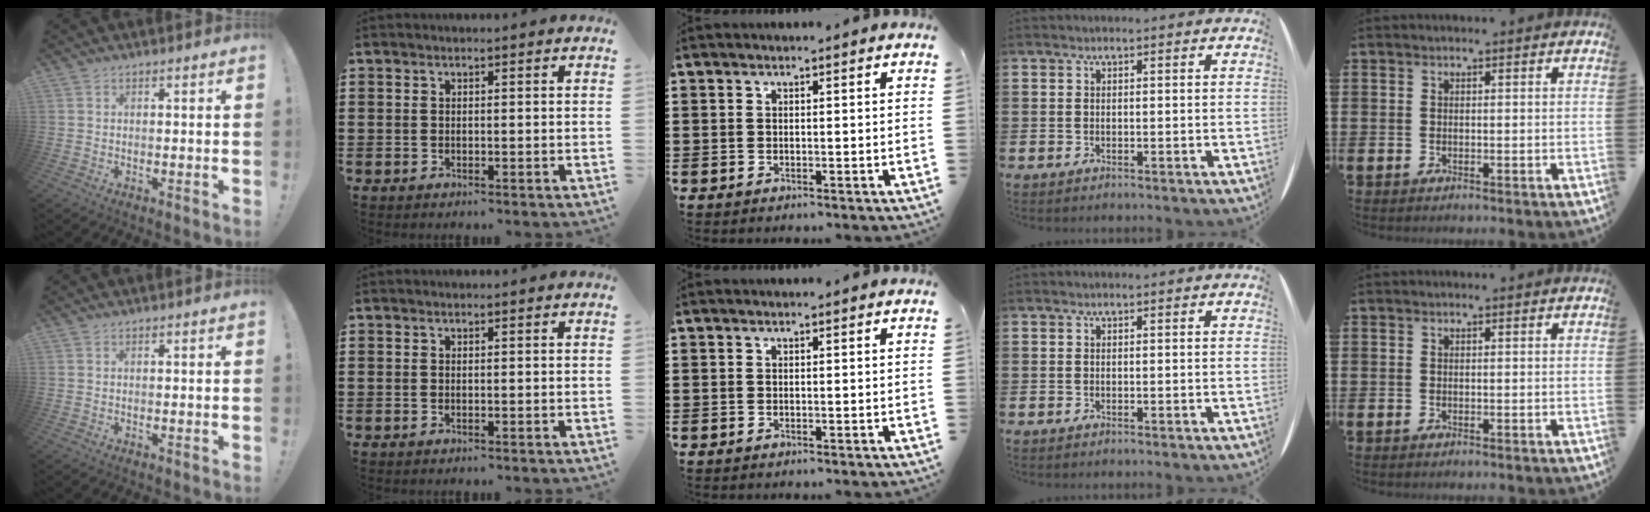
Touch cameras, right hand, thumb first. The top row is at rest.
{}